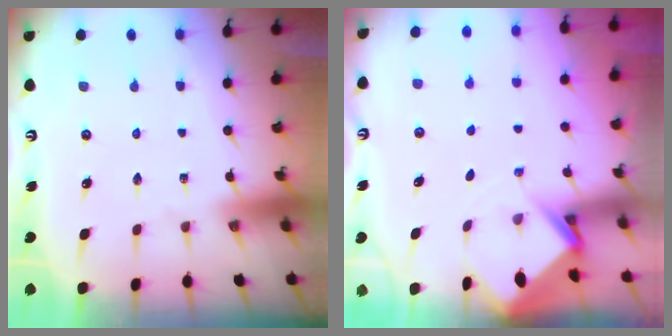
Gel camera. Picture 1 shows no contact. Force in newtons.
{"total": 3.0, "press": 3.0, "slide": 0.2}